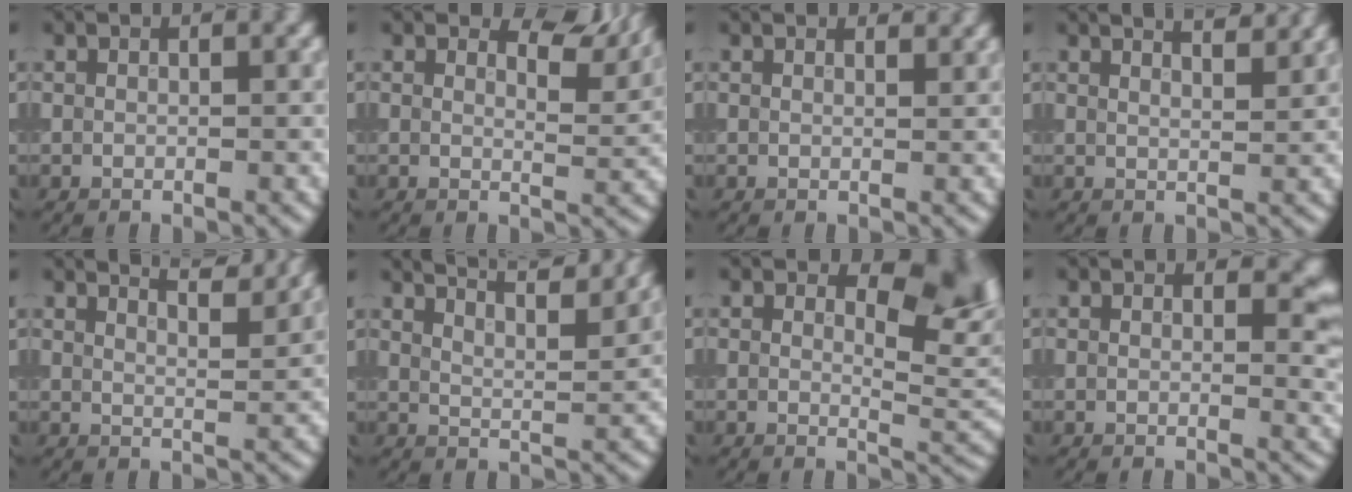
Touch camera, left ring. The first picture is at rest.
{"total": 3.7, "force": [2.8, 1.2, 2.0], "torque": [-0.028, -0.004, 0.036]}
{"total": 2.1, "force": [1.9, 0.4, 0.8], "torque": [-0.013, 0.003, 0.016]}
{"total": 5.6, "force": [4.2, 2.1, 3.1], "torque": [-0.016, 0.046, 0.019]}
{"total": 6.2, "force": [5.1, 1.7, 3.1], "torque": [-0.017, 0.030, 0.033]}
{"total": 9.9, "force": [8.0, 2.6, 5.2], "torque": [-0.046, 0.030, 0.068]}
{"total": 5.6, "force": [1.8, 3.0, 4.4], "torque": [-0.052, -0.009, 0.026]}
{"total": 2.6, "force": [0.8, 1.2, 2.1], "torque": [-0.017, -0.008, 0.010]}